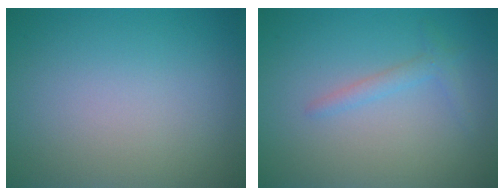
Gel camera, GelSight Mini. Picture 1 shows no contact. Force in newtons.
{"total": 1.4, "press": 1.4, "slide": 0.1}